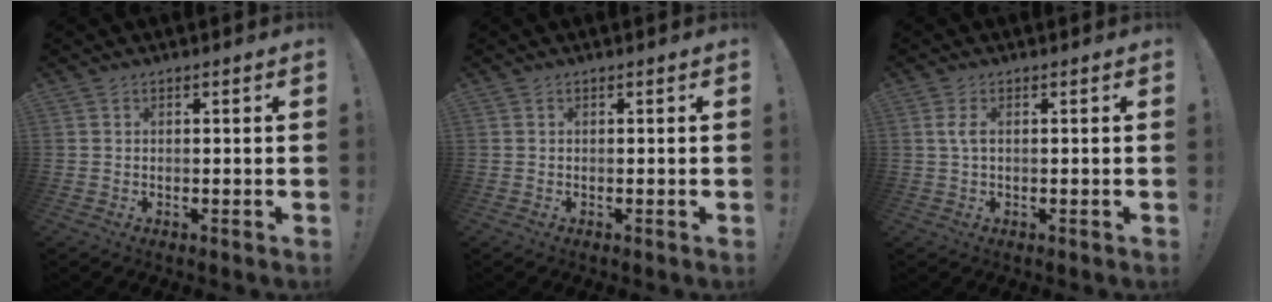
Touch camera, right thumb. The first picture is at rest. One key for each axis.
{"total": 0.0}
{"total": 2.5, "fx": 0.4, "fy": 0.9, "fz": 2.3, "tx": -0.052, "ty": 0.001, "tz": 0.004}